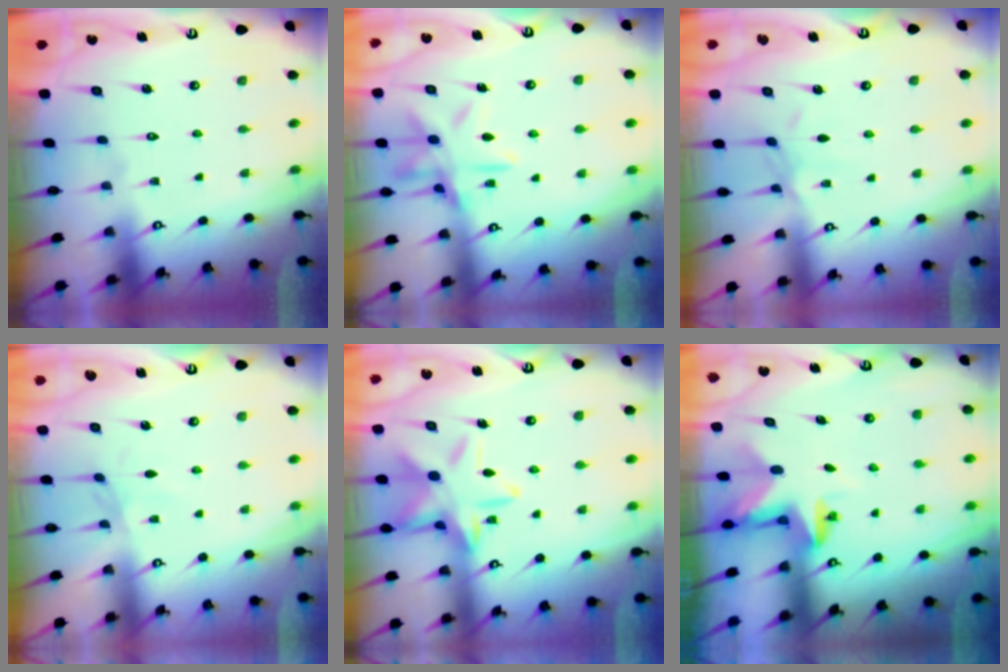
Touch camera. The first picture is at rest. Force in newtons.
{"total": 13.6, "press": 13.6, "slide": 0.8}
{"total": 4.2, "press": 4.2, "slide": 0.4}
{"total": 1.4, "press": 1.3, "slide": 0.3}
{"total": 14.9, "press": 14.9, "slide": 1.1}
{"total": 2.8, "press": 2.8, "slide": 0.2}